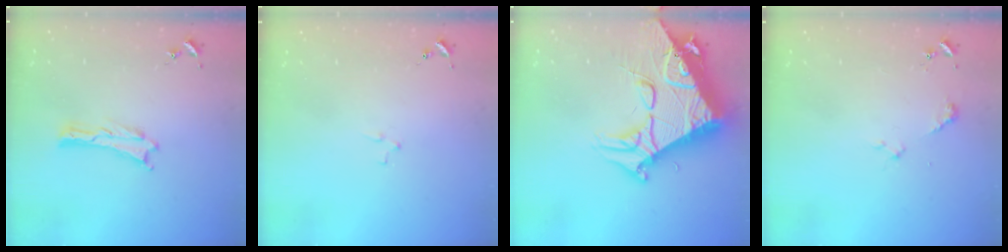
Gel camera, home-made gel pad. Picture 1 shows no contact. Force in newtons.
{"total": 2.1, "press": 2.1, "slide": 0.2}
{"total": 15.1, "press": 15.0, "slide": 1.6}
{"total": 2.4, "press": 2.3, "slide": 0.3}